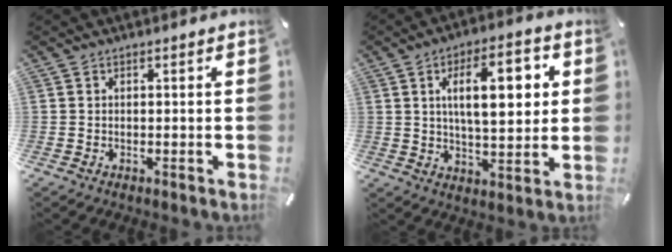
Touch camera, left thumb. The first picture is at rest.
{"total": 15.0, "force": [4.1, 6.6, 12.8], "torque": [-0.189, 0.003, 0.062]}